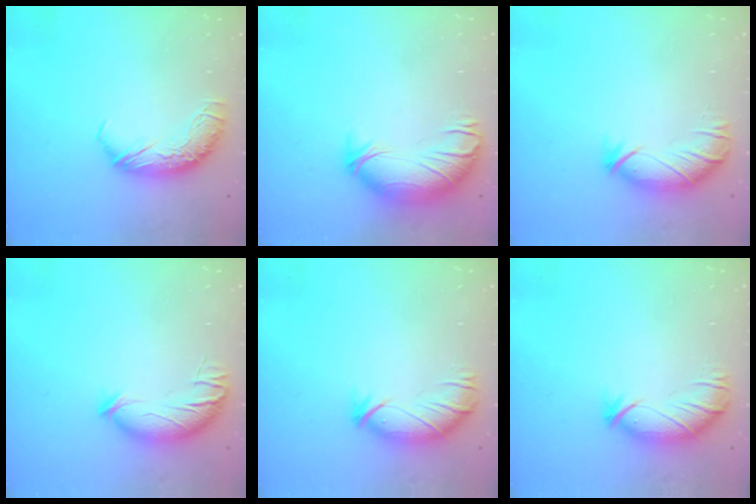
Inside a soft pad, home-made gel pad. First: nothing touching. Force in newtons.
{"total": 3.1, "press": 0.8, "slide": 3.0}
{"total": 2.9, "press": 2.8, "slide": 0.8}
{"total": 4.5, "press": 4.3, "slide": 1.3}
{"total": 2.9, "press": 2.3, "slide": 1.7}
{"total": 2.9, "press": 2.3, "slide": 1.7}